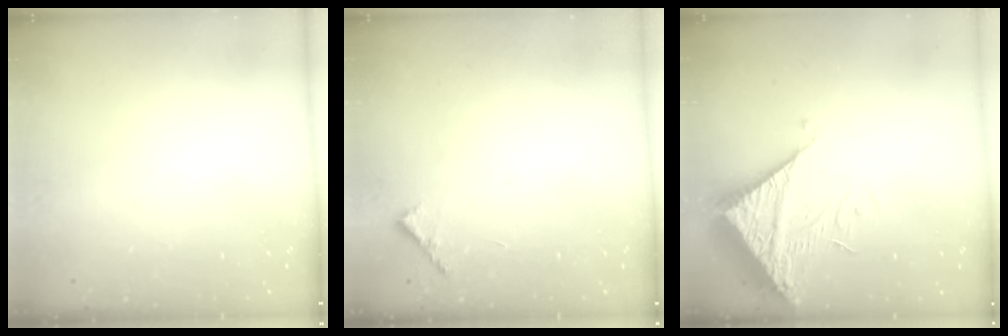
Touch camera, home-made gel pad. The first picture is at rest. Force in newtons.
{"total": 5.8, "press": 5.8, "slide": 0.5}
{"total": 9.1, "press": 9.1, "slide": 0.9}